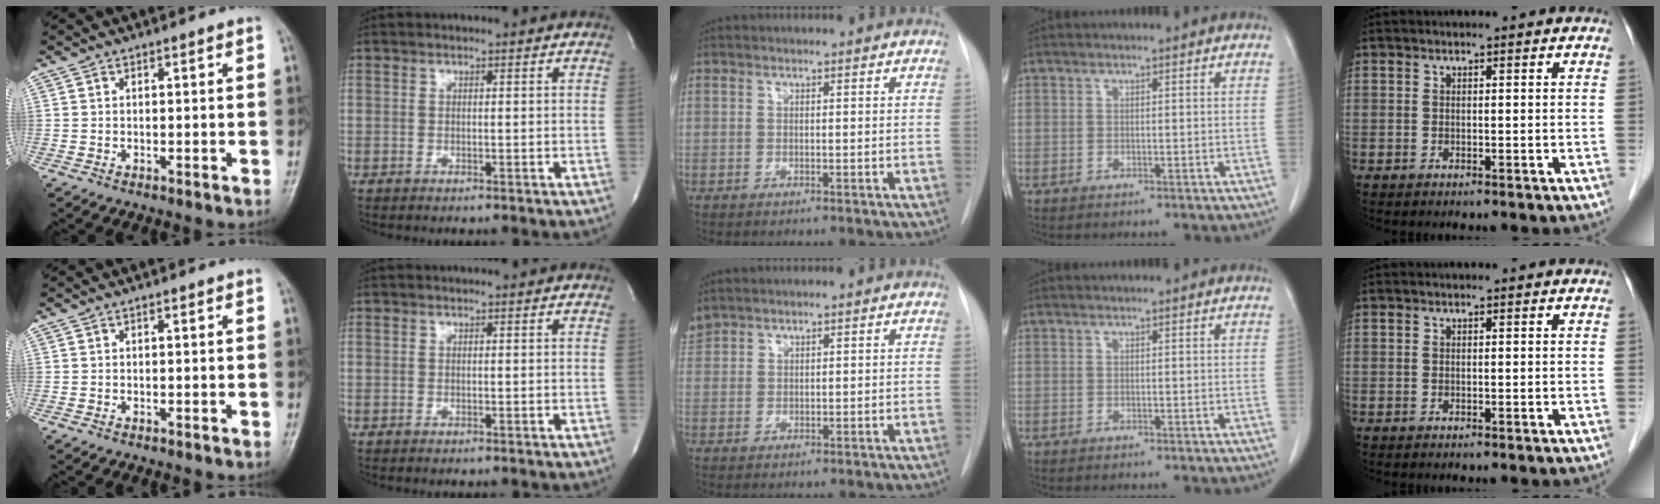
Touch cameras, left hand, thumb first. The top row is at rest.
{"middle": {"total": 2.1, "force": [2.0, 0.6, 0.1], "torque": [-0.010, 0.017, 0.046]}}